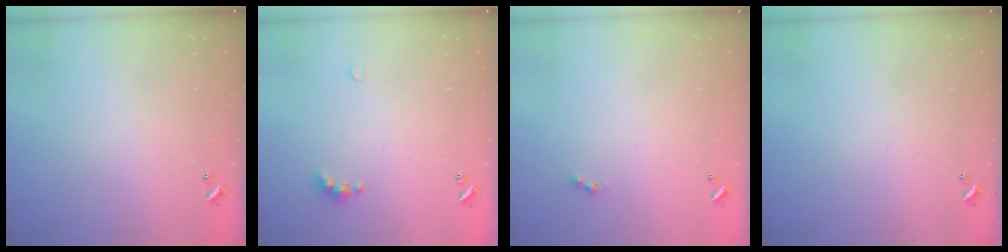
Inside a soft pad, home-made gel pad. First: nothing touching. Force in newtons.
{"total": 3.2, "press": 3.1, "slide": 0.8}
{"total": 0.0}
{"total": 0.0}